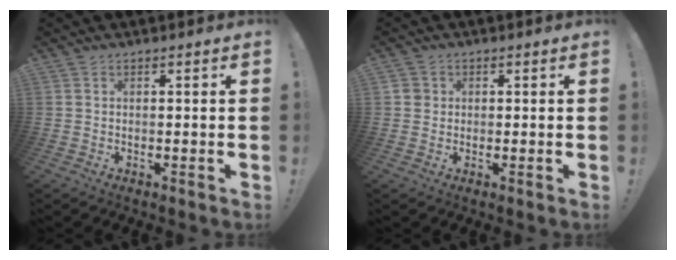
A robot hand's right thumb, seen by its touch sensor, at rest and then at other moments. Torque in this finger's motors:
{"motor_torque": [-0.06, -0.13, 0.22, -0.02, -0.01]}